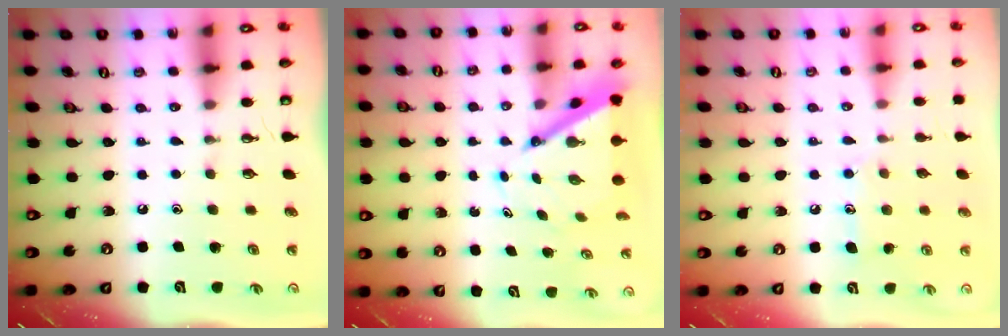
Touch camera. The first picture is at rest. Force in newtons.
{"total": 6.8, "press": 6.8, "slide": 0.4}
{"total": 8.3, "press": 8.3, "slide": 0.7}